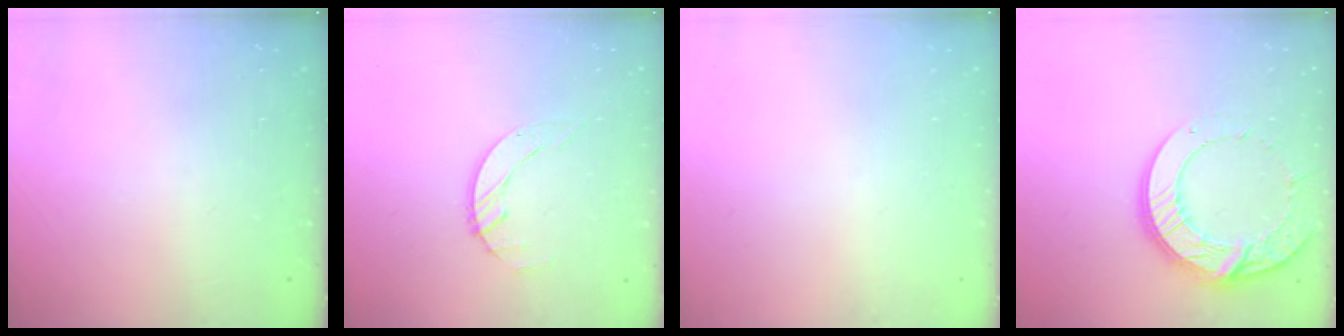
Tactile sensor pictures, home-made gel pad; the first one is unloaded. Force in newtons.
{"total": 2.9, "press": 2.8, "slide": 0.3}
{"total": 0.0}
{"total": 15.8, "press": 15.8, "slide": 1.3}